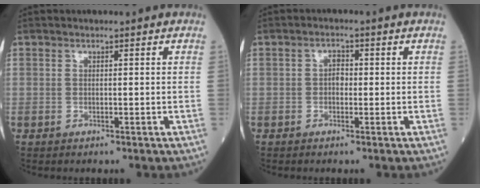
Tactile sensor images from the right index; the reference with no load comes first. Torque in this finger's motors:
{"motor_torque": [0.46, -0.03, 0.19, 0.04]}